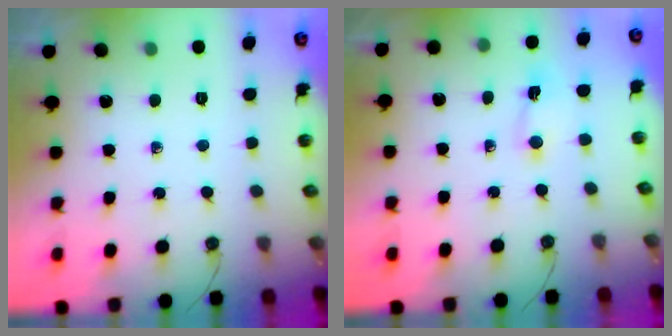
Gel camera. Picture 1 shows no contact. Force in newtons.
{"total": 1.1, "press": 1.0, "slide": 0.4}